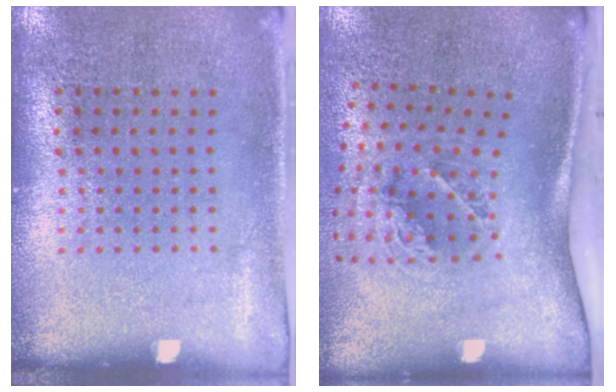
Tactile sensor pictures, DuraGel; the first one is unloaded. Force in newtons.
{"total": 1.9, "press": 1.2, "slide": 1.4}